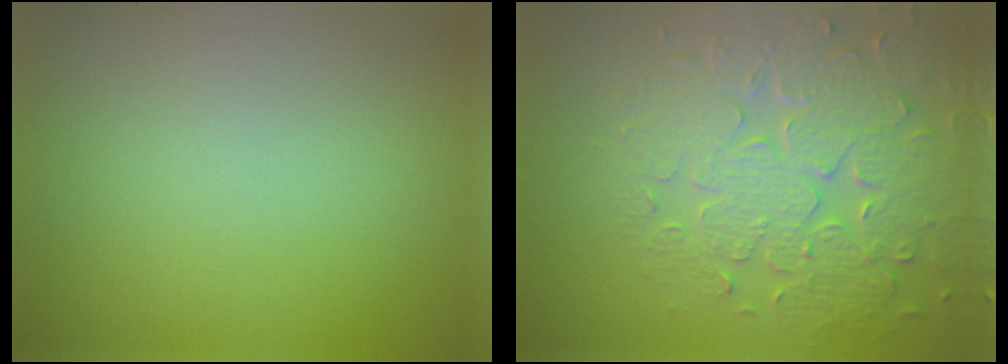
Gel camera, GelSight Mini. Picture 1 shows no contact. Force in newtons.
{"total": 7.1, "press": 5.8, "slide": 4.2}